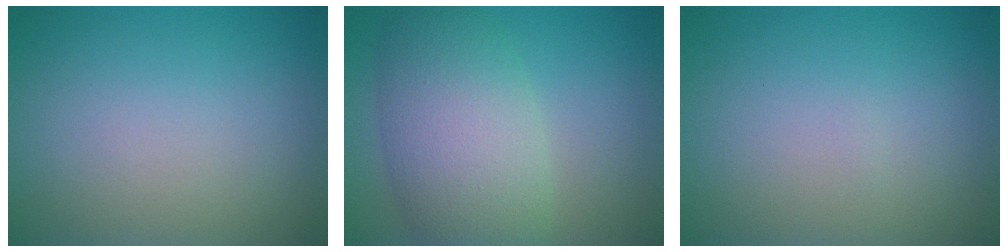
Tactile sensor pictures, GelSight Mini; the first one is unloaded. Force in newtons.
{"total": 8.1, "press": 8.1, "slide": 0.4}
{"total": 0.0}